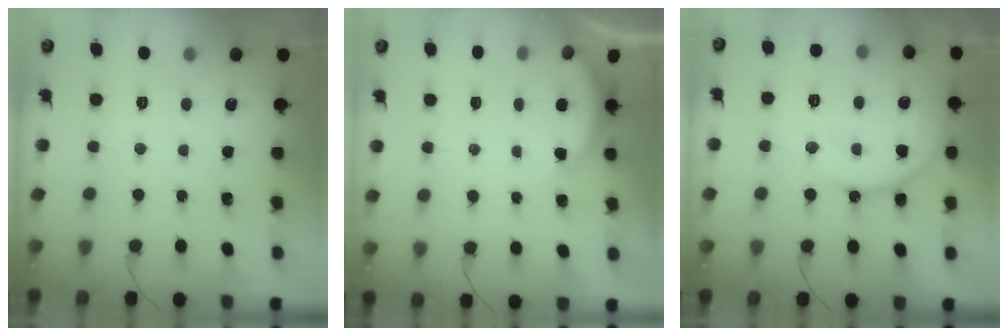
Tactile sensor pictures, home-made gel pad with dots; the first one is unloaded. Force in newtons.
{"total": 1.9, "press": 1.8, "slide": 0.5}
{"total": 13.8, "press": 13.7, "slide": 1.9}